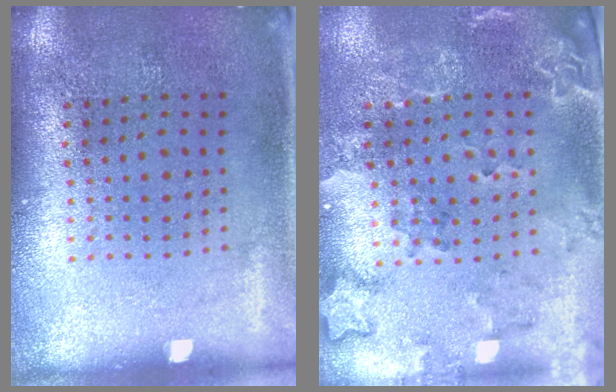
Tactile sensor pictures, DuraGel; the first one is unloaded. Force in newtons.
{"total": 2.0, "press": 1.9, "slide": 0.7}